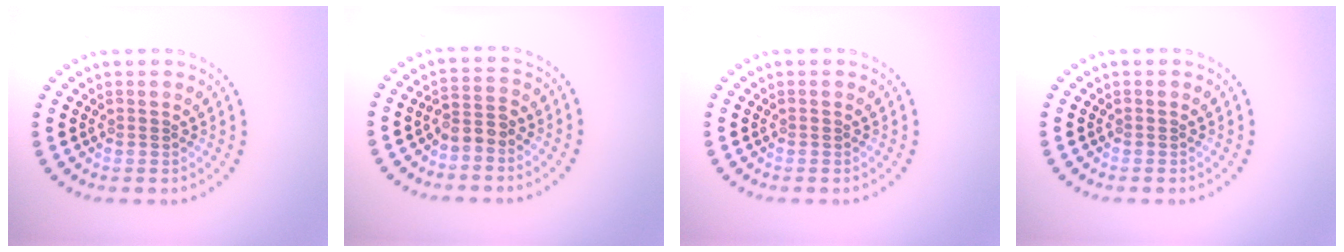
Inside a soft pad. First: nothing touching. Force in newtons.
{"total": 2.0, "press": 1.7, "slide": 1.2}
{"total": 0.0}
{"total": 0.0}